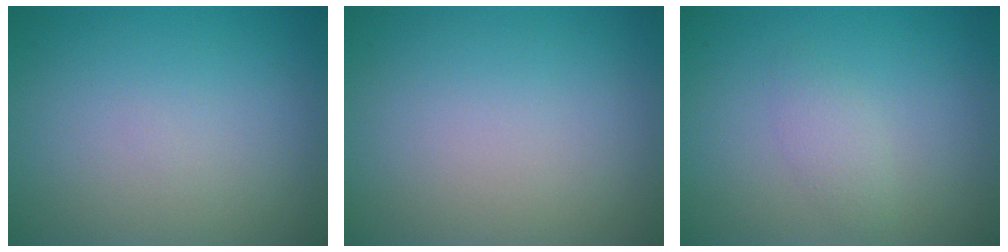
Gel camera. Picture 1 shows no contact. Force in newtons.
{"total": 0.0}
{"total": 1.4, "press": 1.4, "slide": 0.0}